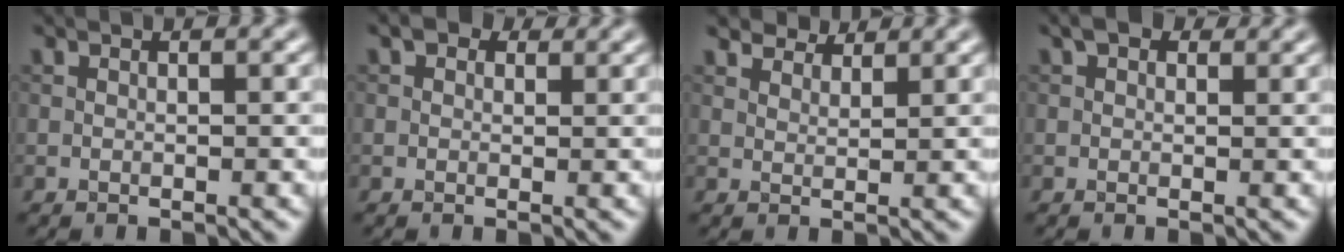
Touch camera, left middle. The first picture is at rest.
{"total": 2.0, "force": [1.3, 1.2, 1.0], "torque": [-0.015, 0.000, 0.009]}
{"total": 3.7, "force": [3.5, 0.8, 0.8], "torque": [-0.019, -0.005, 0.064]}
{"total": 2.0, "force": [1.3, 1.1, 1.1], "torque": [-0.016, 0.003, 0.014]}